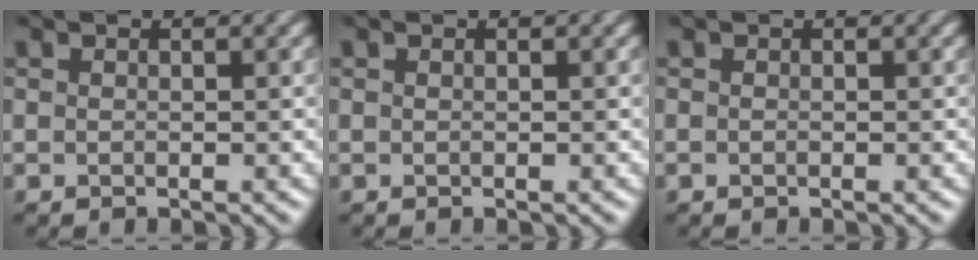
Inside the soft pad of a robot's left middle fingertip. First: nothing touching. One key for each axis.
{"total": 0.0}
{"total": 0.0}